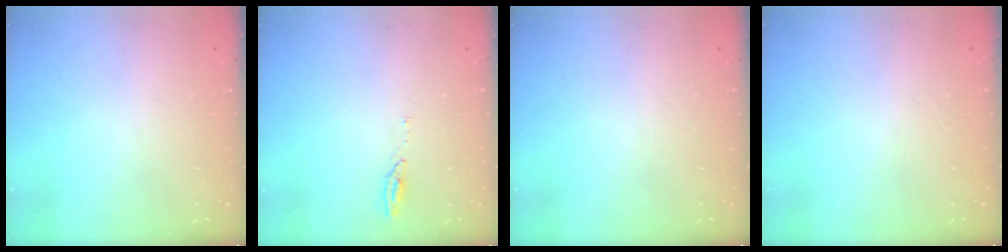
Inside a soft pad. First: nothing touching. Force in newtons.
{"total": 3.6, "press": 3.5, "slide": 0.3}
{"total": 0.0}
{"total": 1.0, "press": 0.1, "slide": 1.0}